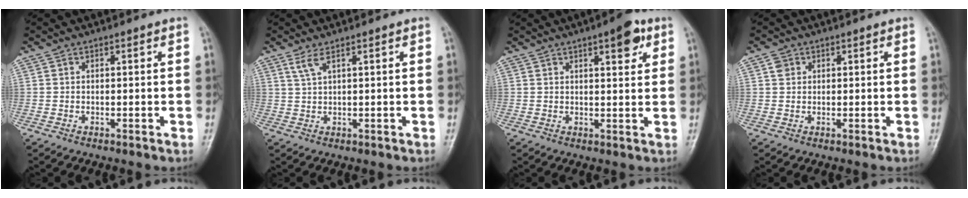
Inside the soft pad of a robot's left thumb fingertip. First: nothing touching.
{"total": 2.3, "force": [1.4, 0.3, 1.8], "torque": [-0.046, 0.001, 0.036]}
{"total": 6.1, "force": [3.2, 2.1, 4.7], "torque": [-0.048, -0.011, 0.037]}
{"total": 1.7, "force": [0.7, 1.5, 0.5], "torque": [0.000, 0.000, 0.007]}